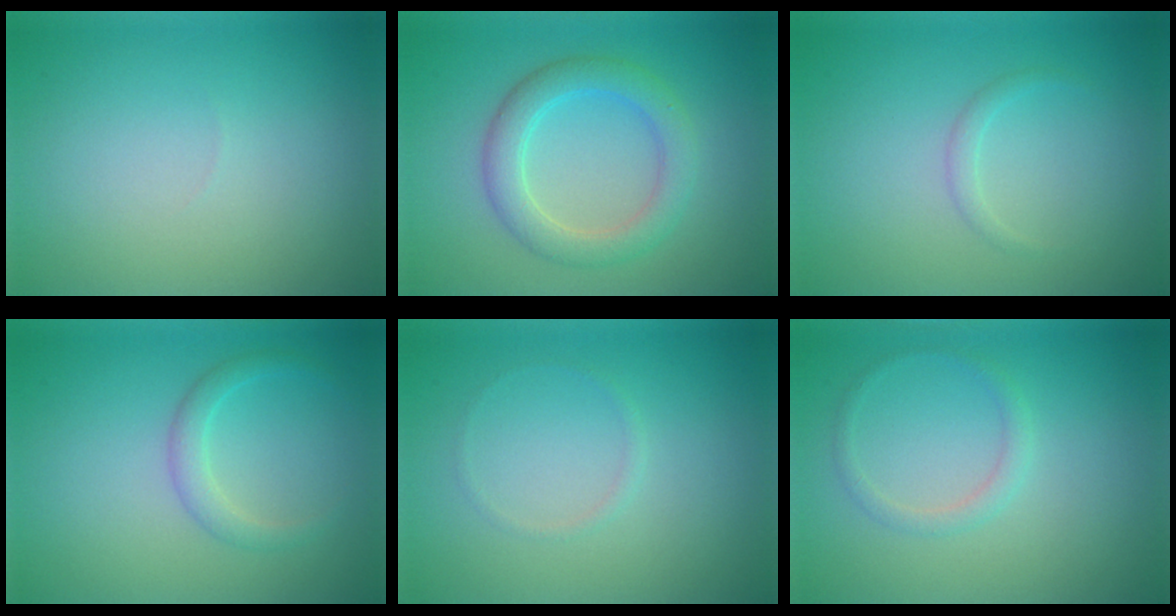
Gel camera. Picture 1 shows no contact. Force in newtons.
{"total": 4.0, "press": 4.0, "slide": 0.3}
{"total": 0.9, "press": 0.9, "slide": 0.0}
{"total": 1.8, "press": 1.8, "slide": 0.0}
{"total": 0.6, "press": 0.6, "slide": 0.0}
{"total": 1.3, "press": 1.3, "slide": 0.0}